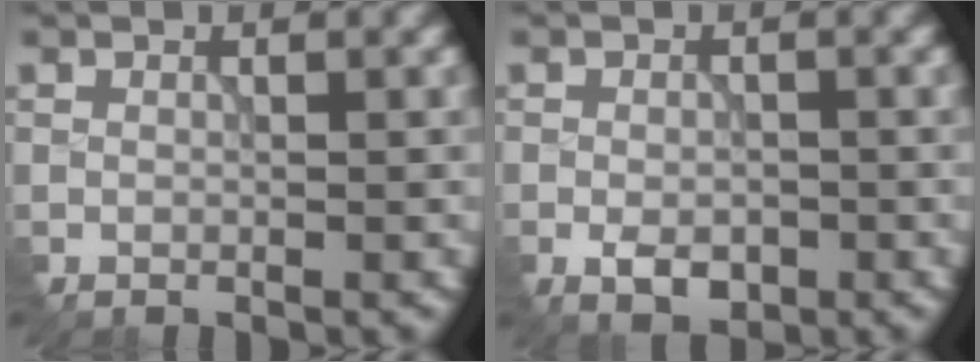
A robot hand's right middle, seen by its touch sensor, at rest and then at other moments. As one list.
[{"total": 2.7, "force": [-1.6, 1.4, 1.7], "torque": [-0.035, -0.006, -0.024]}]